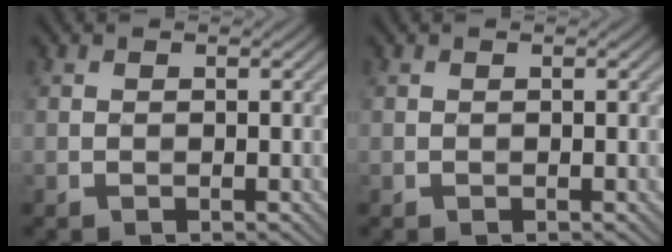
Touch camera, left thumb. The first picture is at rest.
{"total": 0.0}